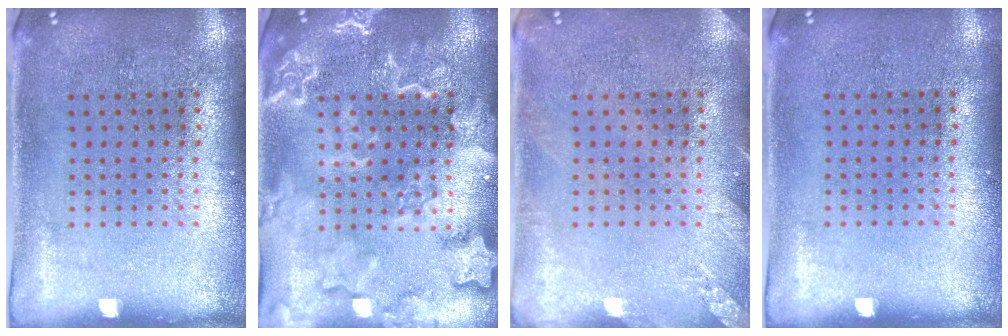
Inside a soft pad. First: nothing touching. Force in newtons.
{"total": 3.3, "press": 3.3, "slide": 0.4}
{"total": 1.6, "press": 1.6, "slide": 0.2}
{"total": 0.0}